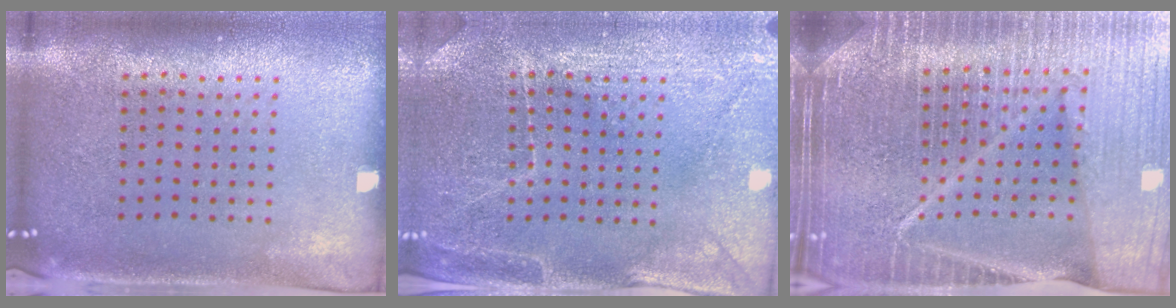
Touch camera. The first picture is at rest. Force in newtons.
{"total": 2.9, "press": 2.9, "slide": 0.2}
{"total": 6.7, "press": 5.8, "slide": 3.4}